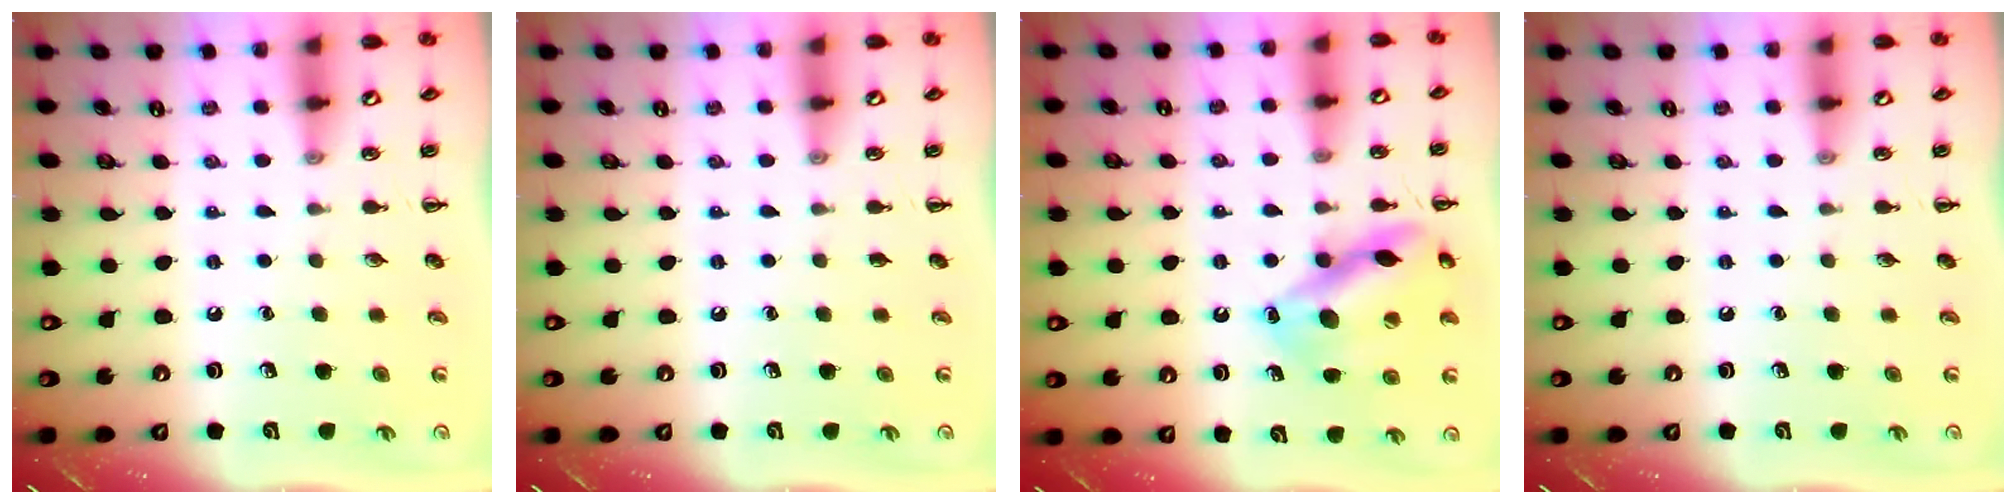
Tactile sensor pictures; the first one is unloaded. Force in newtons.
{"total": 0.0}
{"total": 14.8, "press": 14.8, "slide": 1.0}
{"total": 0.0}